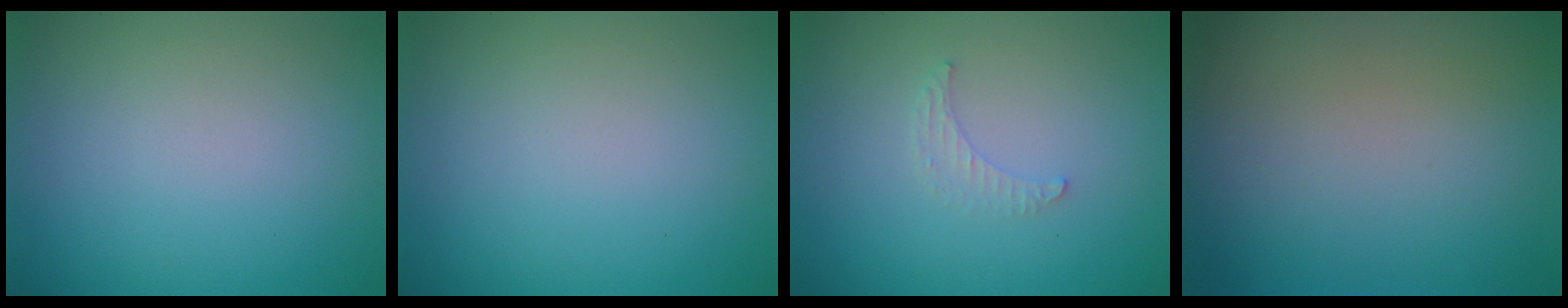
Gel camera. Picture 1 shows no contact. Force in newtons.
{"total": 0.0}
{"total": 1.1, "press": 1.1, "slide": 0.3}
{"total": 0.0}